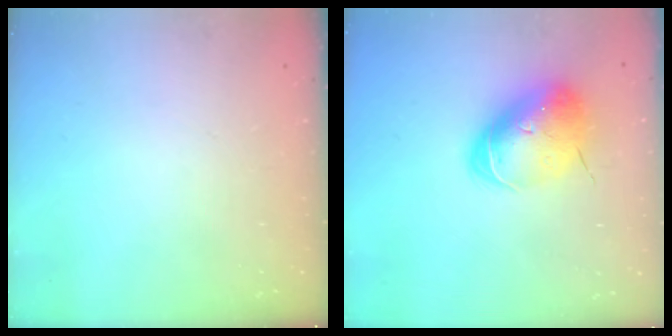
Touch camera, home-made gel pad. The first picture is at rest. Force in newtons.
{"total": 13.0, "press": 12.8, "slide": 2.4}